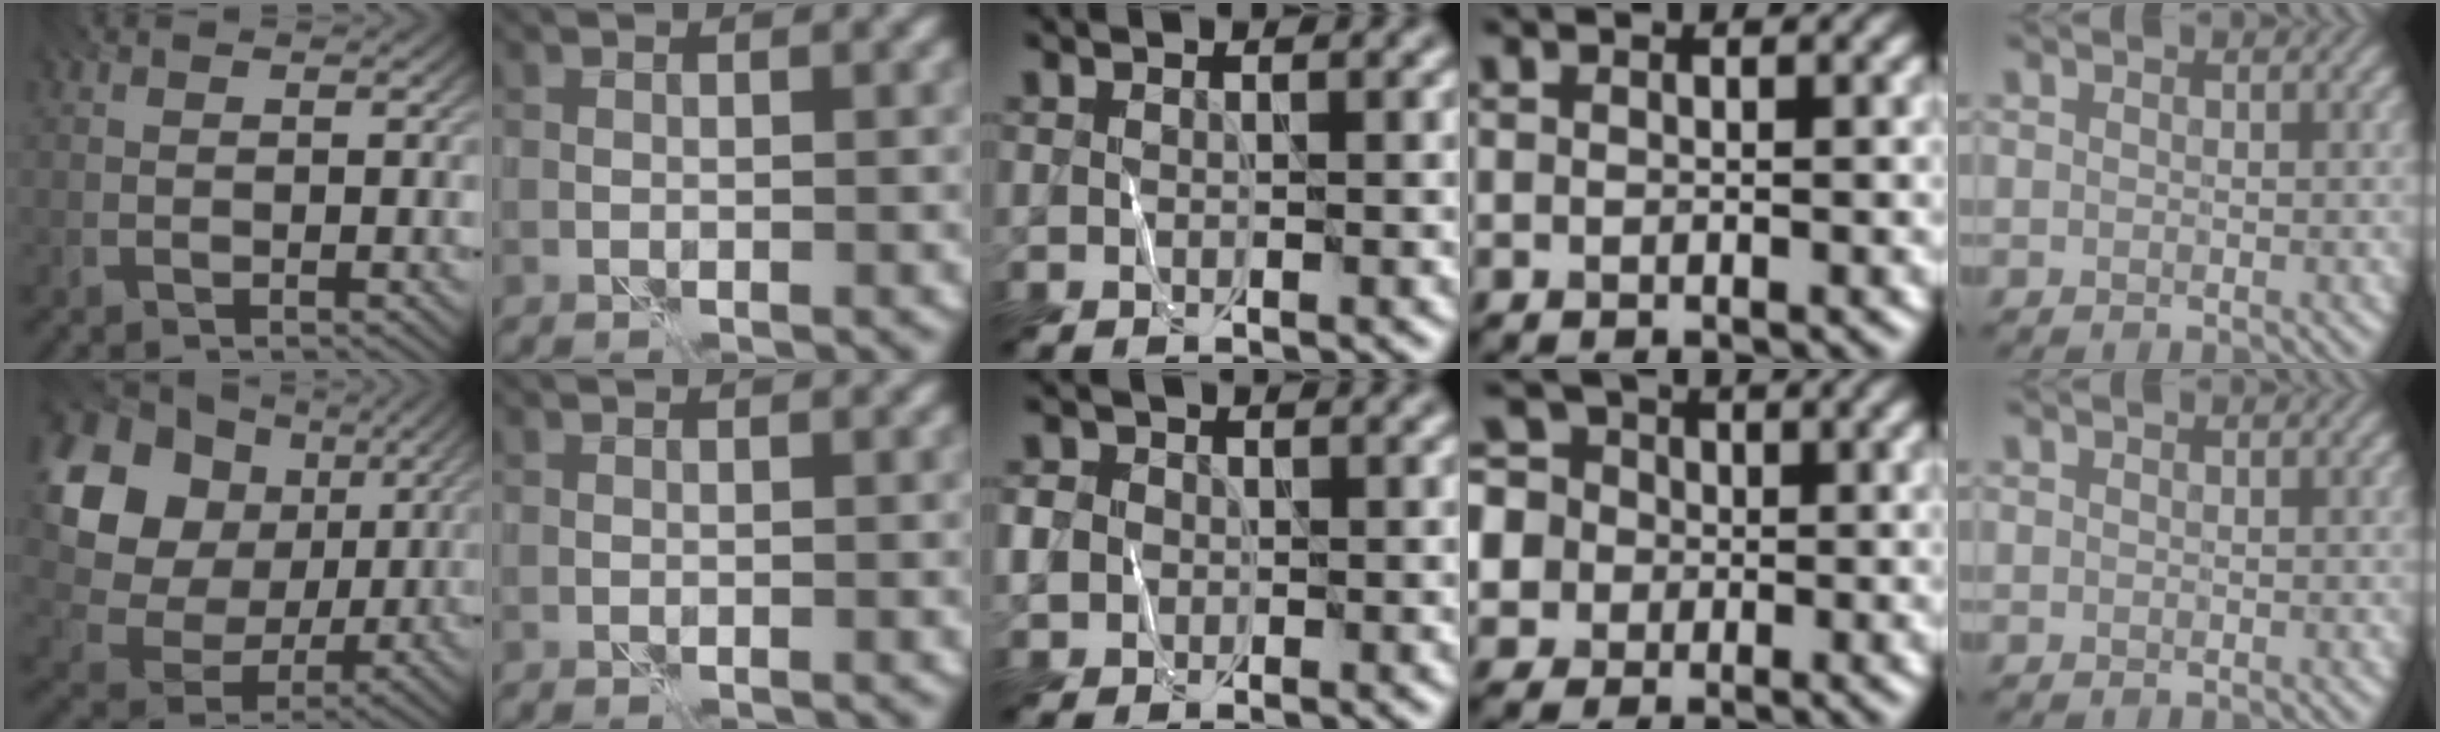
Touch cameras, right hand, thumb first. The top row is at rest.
{"thumb": {"total": 16.2, "force": [3.9, 12.8, 9.1], "torque": [-0.212, 0.022, 0.069]}, "middle": {"total": 2.2, "force": [-0.1, 2.1, 0.8], "torque": [-0.009, 0.005, -0.003]}, "ring": {"total": 7.9, "force": [0.0, 7.4, 2.8], "torque": [-0.068, 0.033, -0.034]}}